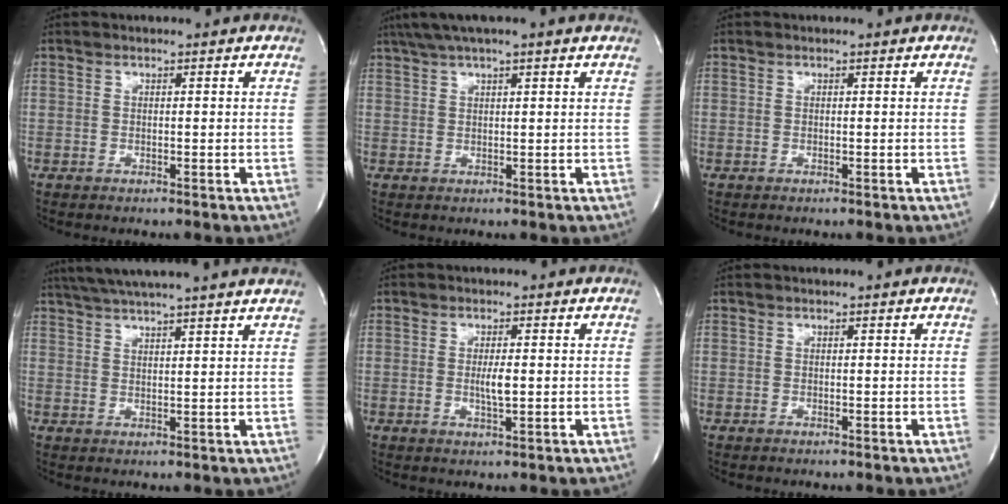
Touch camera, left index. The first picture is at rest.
{"total": 6.9, "force": [5.2, -0.2, 4.6], "torque": [-0.082, 0.037, 0.083]}
{"total": 0.0}
{"total": 14.6, "force": [12.8, -0.5, 7.2], "torque": [-0.128, 0.028, 0.174]}
{"total": 2.9, "force": [-0.2, 0.5, 2.8], "torque": [-0.055, -0.003, -0.002]}
{"total": 0.0}